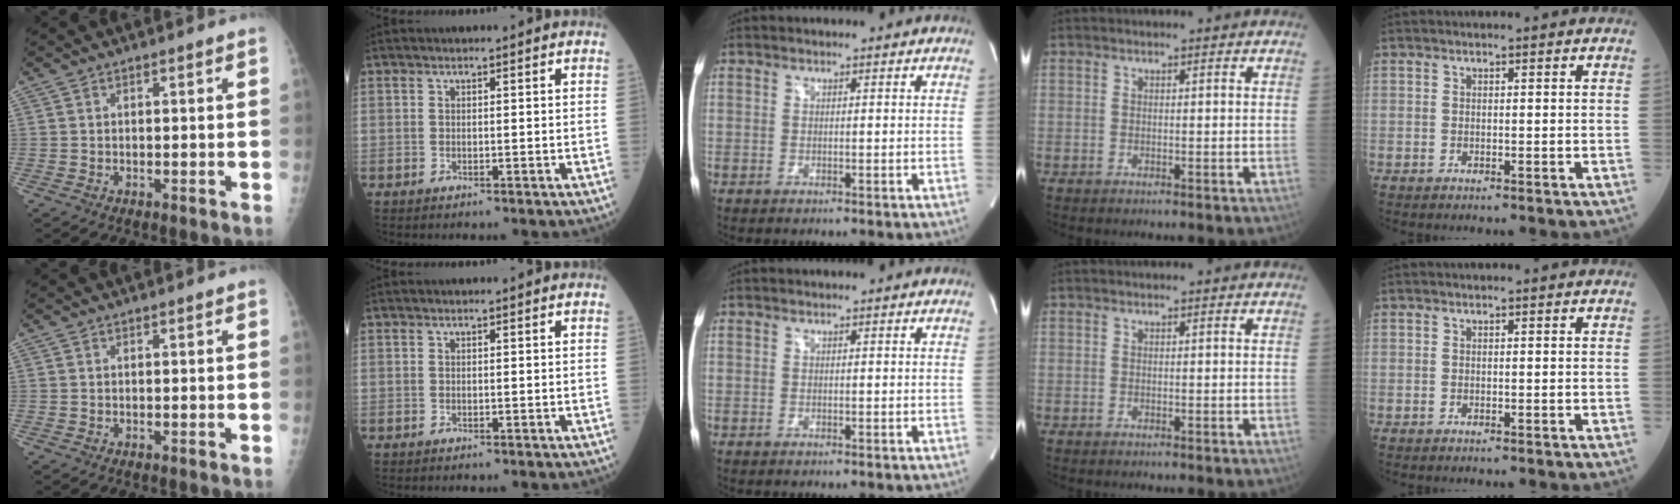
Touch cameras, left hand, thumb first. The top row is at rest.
{}